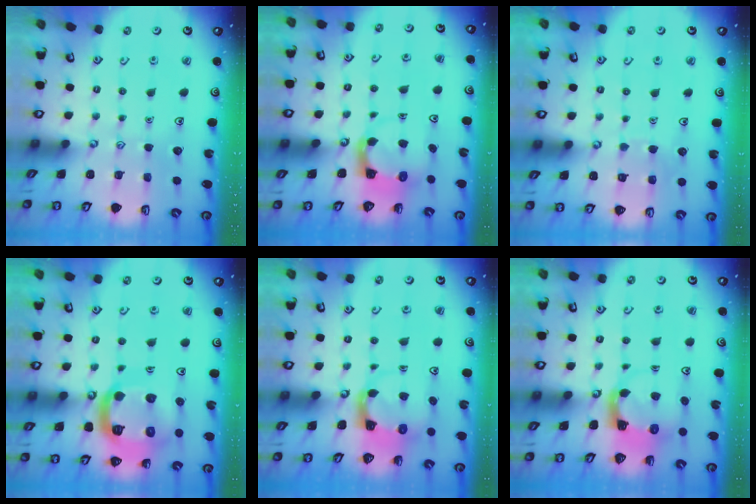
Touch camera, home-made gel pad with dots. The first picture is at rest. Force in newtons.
{"total": 3.9, "press": 3.9, "slide": 0.4}
{"total": 5.5, "press": 5.5, "slide": 0.5}
{"total": 19.8, "press": 19.7, "slide": 2.1}
{"total": 4.0, "press": 3.9, "slide": 0.6}
{"total": 4.0, "press": 3.9, "slide": 0.6}